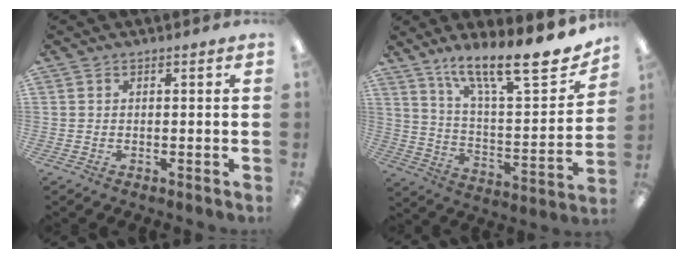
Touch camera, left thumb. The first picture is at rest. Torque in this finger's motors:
{"motor_torque": [0.40, 0.25, 1.54, -1.23, 0.29]}